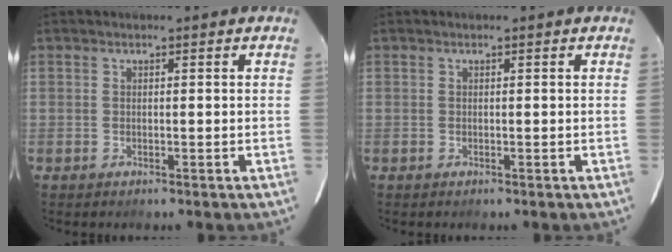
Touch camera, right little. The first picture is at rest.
{"total": 0.0}